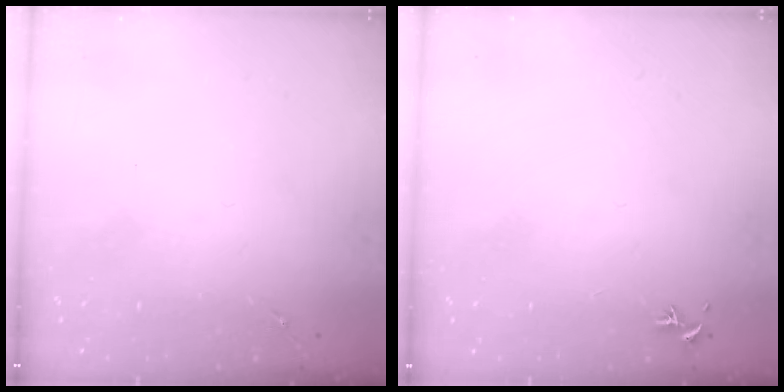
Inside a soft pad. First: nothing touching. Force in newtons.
{"total": 0.8, "press": 0.7, "slide": 0.3}